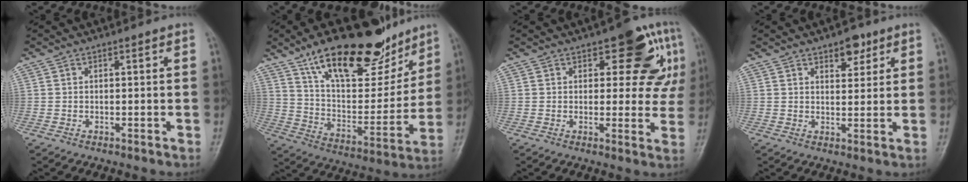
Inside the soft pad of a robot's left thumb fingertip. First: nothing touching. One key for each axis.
{"total": 23.8, "fx": 15.9, "fy": 10.0, "fz": 14.6, "tx": -0.180, "ty": -0.062, "tz": 0.264}
{"total": 12.3, "fx": 4.6, "fy": 5.9, "fz": 9.8, "tx": -0.062, "ty": -0.010, "tz": 0.050}
{"total": 4.5, "fx": 2.8, "fy": 2.4, "fz": 2.6, "tx": -0.015, "ty": -0.015, "tz": 0.039}